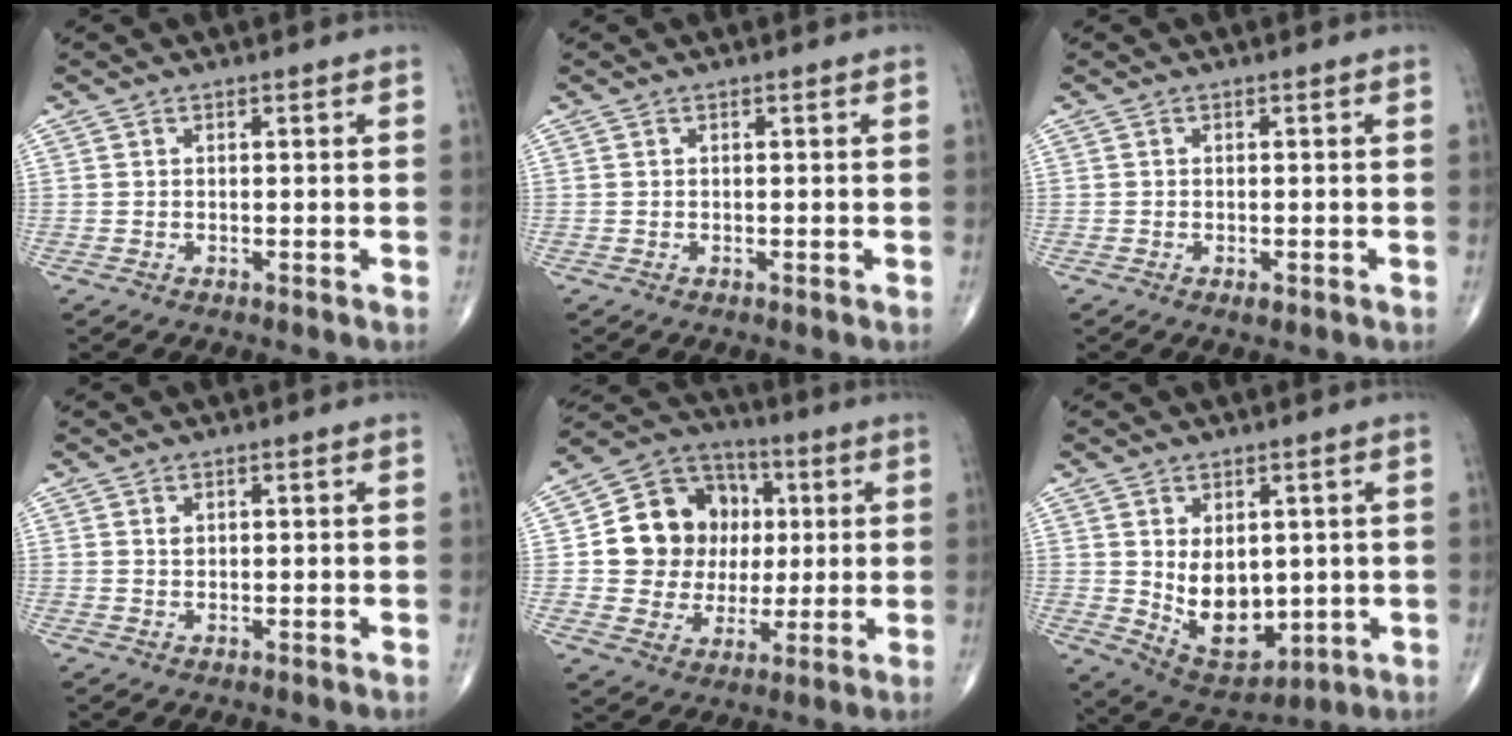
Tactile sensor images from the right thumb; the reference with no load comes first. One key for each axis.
{"total": 0.0}
{"total": 1.0, "fx": -0.5, "fy": 0.5, "fz": 0.7, "tx": -0.010, "ty": -0.001, "tz": -0.006}
{"total": 1.0, "fx": 0.4, "fy": 0.7, "fz": 0.6, "tx": -0.005, "ty": -0.001, "tz": 0.009}
{"total": 16.3, "fx": 2.0, "fy": 14.3, "fz": 7.7, "tx": -0.087, "ty": 0.021, "tz": 0.043}
{"total": 11.6, "fx": 0.0, "fy": 7.6, "fz": 8.8, "tx": -0.103, "ty": -0.015, "tz": 0.031}